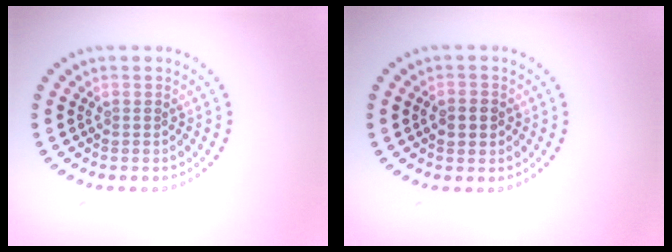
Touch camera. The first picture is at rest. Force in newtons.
{"total": 2.0, "press": 1.9, "slide": 0.4}